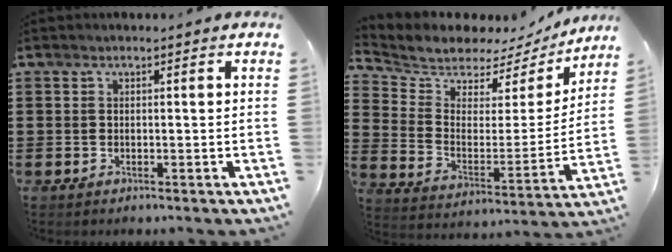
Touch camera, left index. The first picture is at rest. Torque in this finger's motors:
{"motor_torque": [1.46, -0.68, 0.26, 0.01]}